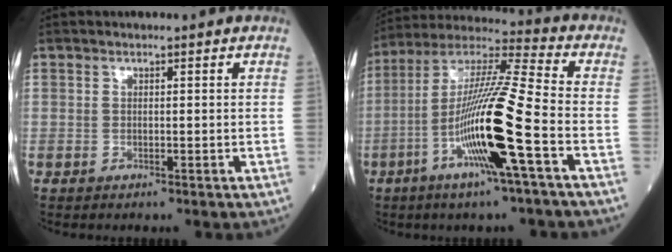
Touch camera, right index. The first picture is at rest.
{"total": 17.3, "force": [-5.5, -0.4, 16.4], "torque": [-0.322, -0.009, -0.110]}